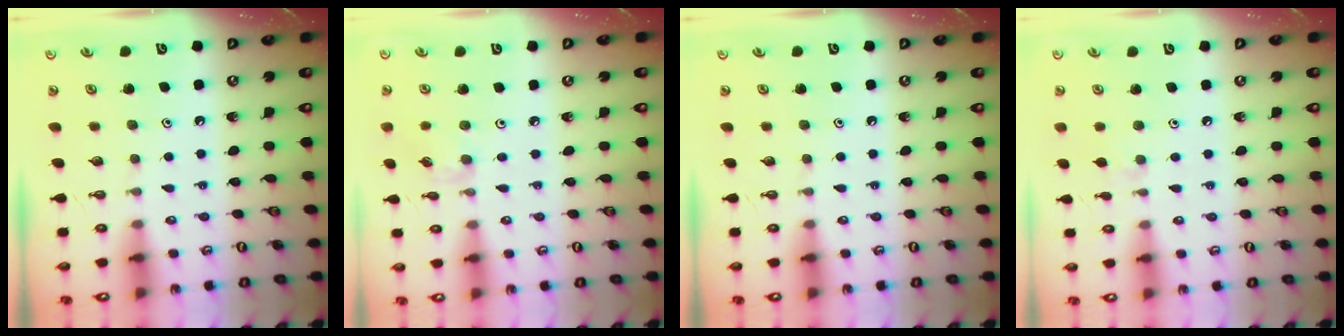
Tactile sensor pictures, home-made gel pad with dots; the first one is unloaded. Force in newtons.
{"total": 3.1, "press": 3.1, "slide": 0.5}
{"total": 0.0}
{"total": 2.4, "press": 2.4, "slide": 0.5}